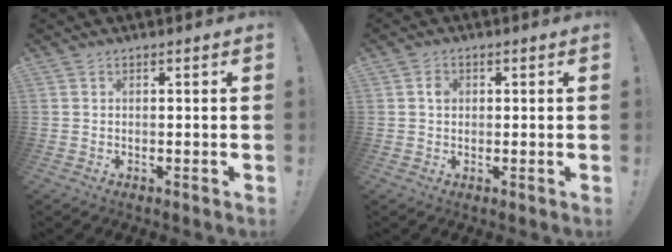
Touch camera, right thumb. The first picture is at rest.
{"total": 2.3, "force": [0.1, 1.9, 1.3], "torque": [-0.014, 0.003, -0.003]}